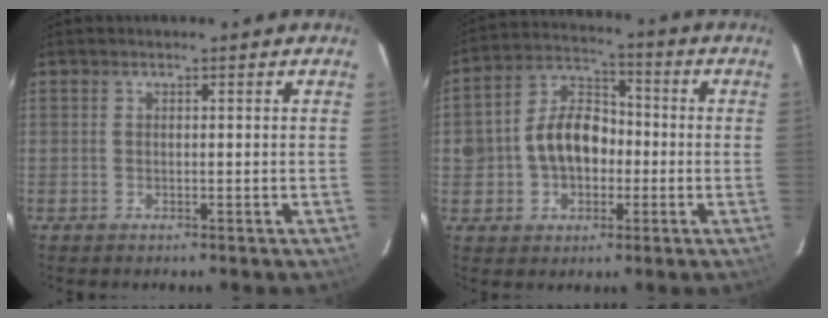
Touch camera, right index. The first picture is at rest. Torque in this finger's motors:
{"motor_torque": [0.56, 0.05, 0.29, 0.11]}